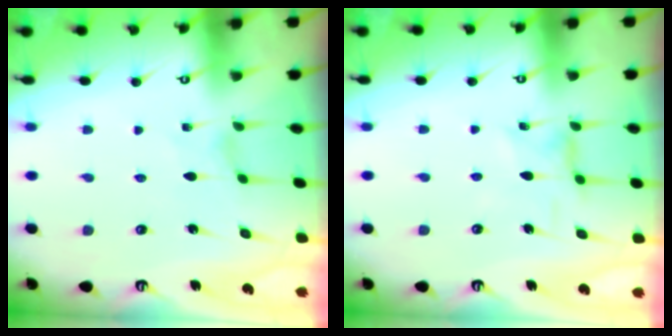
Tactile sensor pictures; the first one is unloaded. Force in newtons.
{"total": 1.3, "press": 1.3, "slide": 0.2}